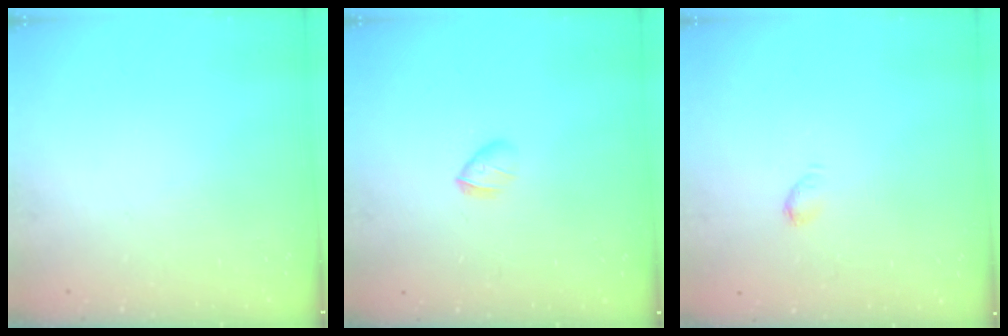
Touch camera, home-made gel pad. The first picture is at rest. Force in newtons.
{"total": 3.4, "press": 3.2, "slide": 1.1}
{"total": 3.0, "press": 3.0, "slide": 0.5}